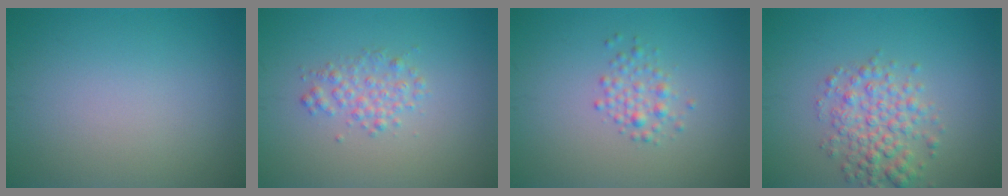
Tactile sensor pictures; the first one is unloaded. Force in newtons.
{"total": 2.0, "press": 2.0, "slide": 0.0}
{"total": 1.7, "press": 1.7, "slide": 0.0}
{"total": 4.0, "press": 4.0, "slide": 0.1}